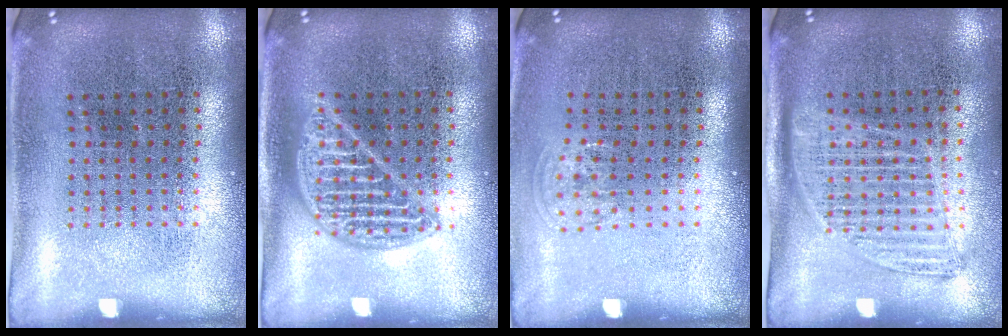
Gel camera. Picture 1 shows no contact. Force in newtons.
{"total": 2.1, "press": 2.0, "slide": 0.2}
{"total": 0.8, "press": 0.6, "slide": 0.5}
{"total": 1.3, "press": 1.1, "slide": 0.7}